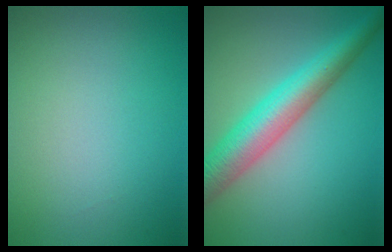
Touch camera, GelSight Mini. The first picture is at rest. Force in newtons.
{"total": 6.9, "press": 6.9, "slide": 0.1}